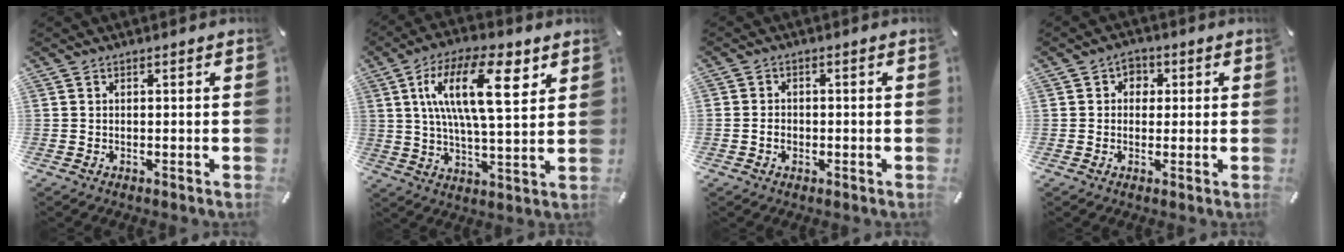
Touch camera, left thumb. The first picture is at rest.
{"total": 17.9, "force": [6.8, 7.1, 15.0], "torque": [-0.269, -0.002, 0.107]}
{"total": 2.5, "force": [-0.7, 2.0, 1.4], "torque": [-0.026, 0.006, -0.014]}
{"total": 3.2, "force": [0.3, 2.8, 1.4], "torque": [-0.014, 0.004, -0.001]}